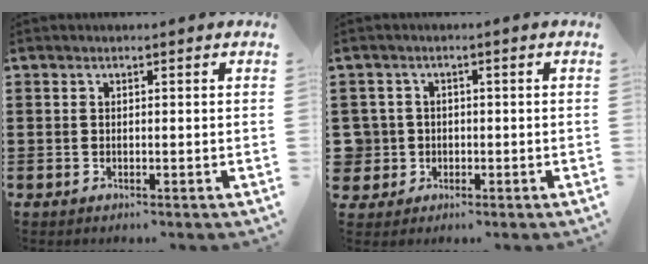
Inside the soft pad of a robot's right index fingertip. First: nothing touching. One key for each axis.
{"total": 3.5, "fx": -0.6, "fy": 3.4, "fz": 0.3, "tx": -0.036, "ty": 0.004, "tz": -0.018}